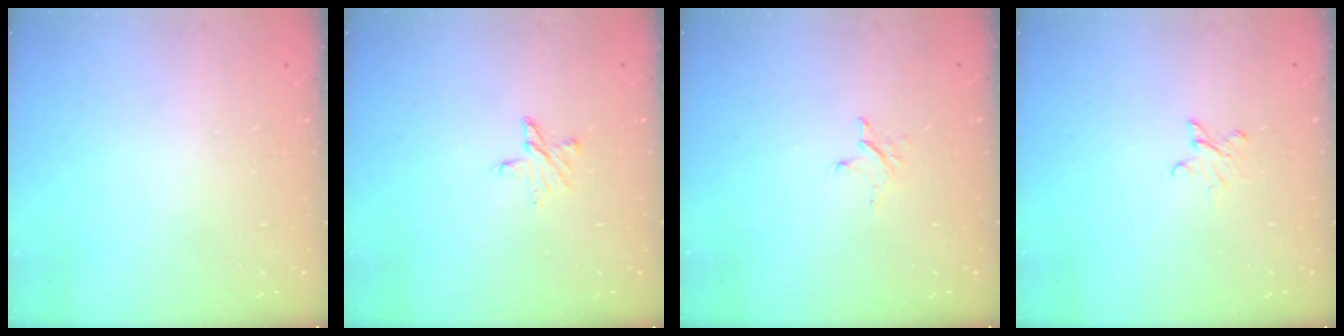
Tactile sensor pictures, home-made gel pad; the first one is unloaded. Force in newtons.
{"total": 5.8, "press": 5.8, "slide": 0.5}
{"total": 2.6, "press": 2.6, "slide": 0.3}
{"total": 2.8, "press": 2.8, "slide": 0.3}